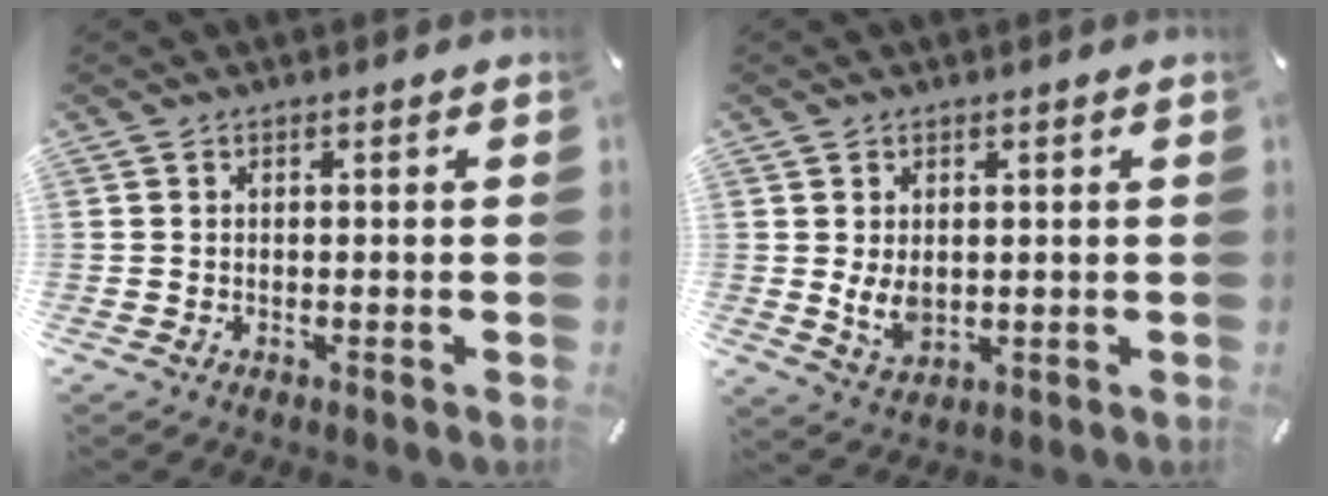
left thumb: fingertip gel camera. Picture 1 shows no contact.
{"total": 5.1, "force": [0.5, 3.6, 3.5], "torque": [-0.077, -0.006, 0.008]}